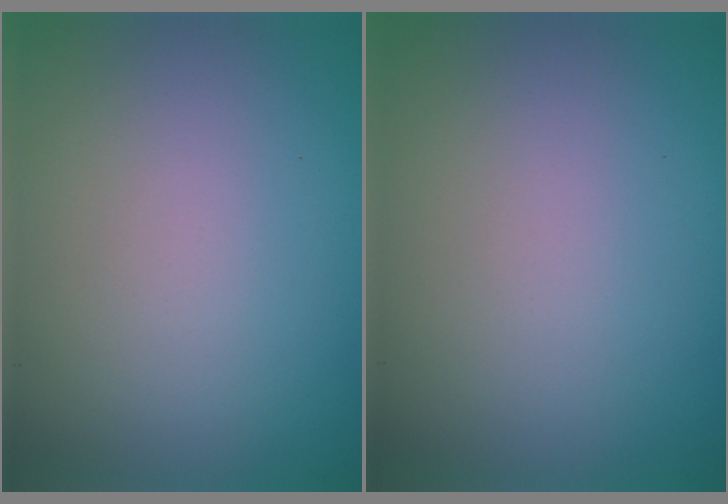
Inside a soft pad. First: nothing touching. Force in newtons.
{"total": 0.0}